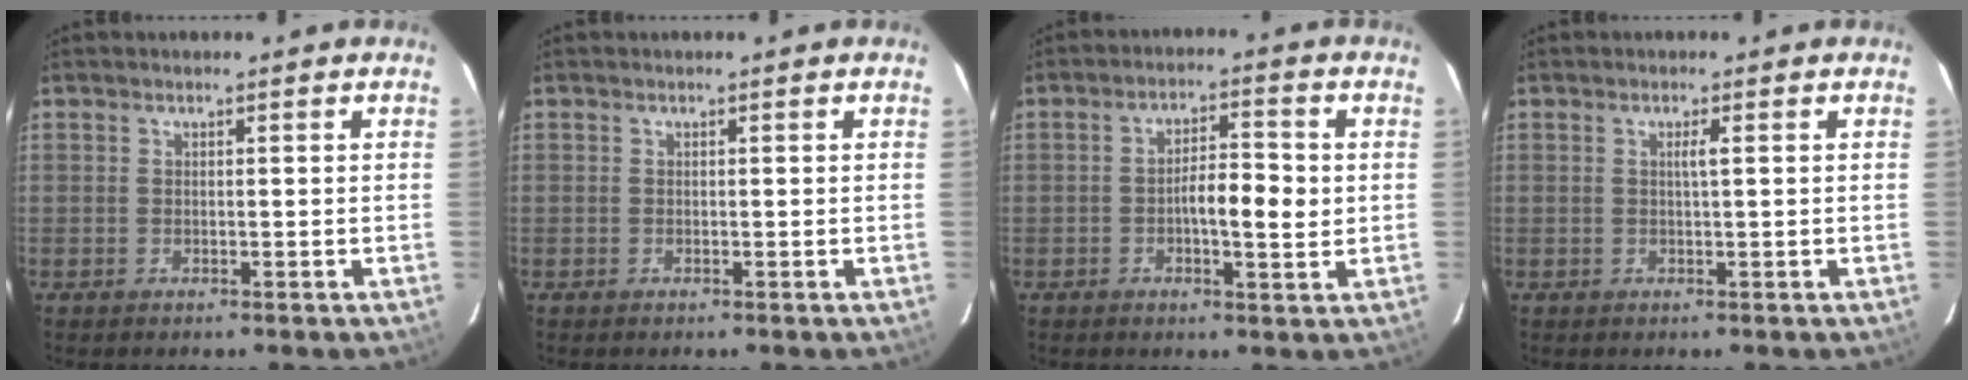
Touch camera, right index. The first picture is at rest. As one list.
[{"total": 0.0}, {"total": 6.6, "force": [-0.5, 1.7, 6.4], "torque": [-0.107, 0.007, -0.010]}, {"total": 1.2, "force": [0.3, -0.2, 1.2], "torque": [-0.022, 0.002, 0.004]}]